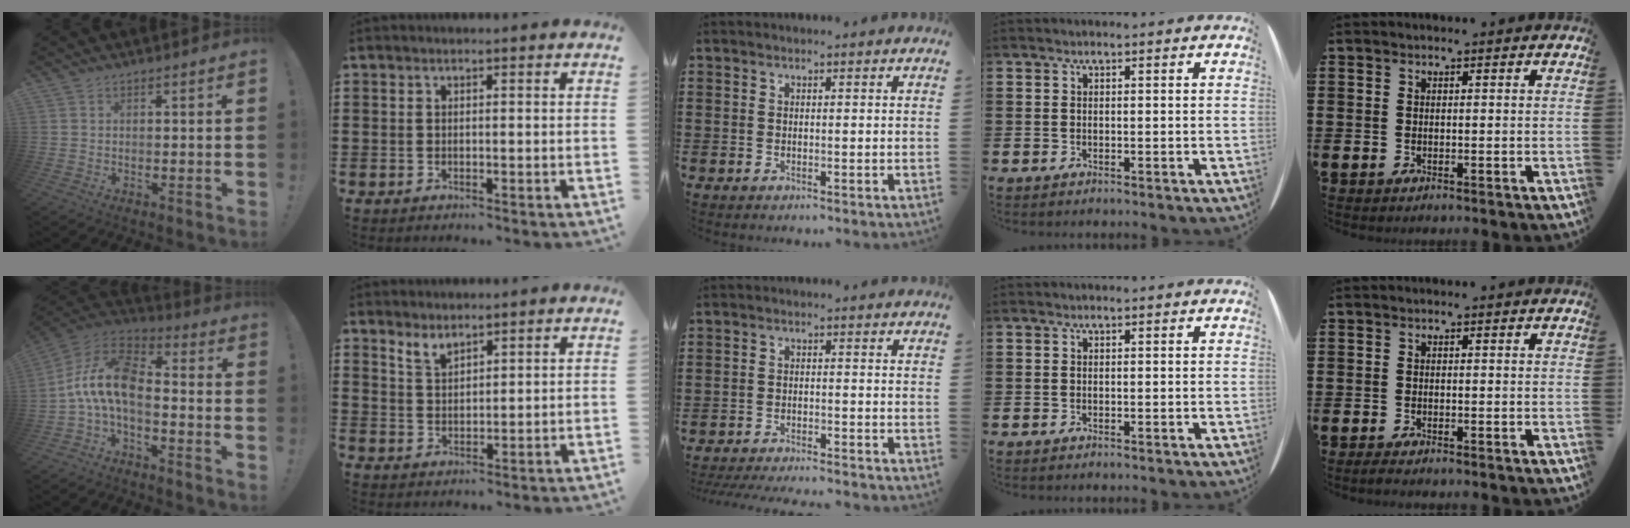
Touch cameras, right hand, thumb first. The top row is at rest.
{"thumb": {"total": 14.6, "force": [-1.6, 7.9, 12.1], "torque": [-0.239, 0.018, -0.020]}, "index": {"total": 2.8, "force": [2.5, 0.9, 0.9], "torque": [-0.024, 0.000, 0.048]}, "middle": {"total": 3.2, "force": [-3.2, 0.0, 0.5], "torque": [-0.017, -0.003, -0.068]}, "little": {"total": 0.8, "force": [-0.6, 0.1, 0.6], "torque": [-0.009, -0.002, -0.011]}}